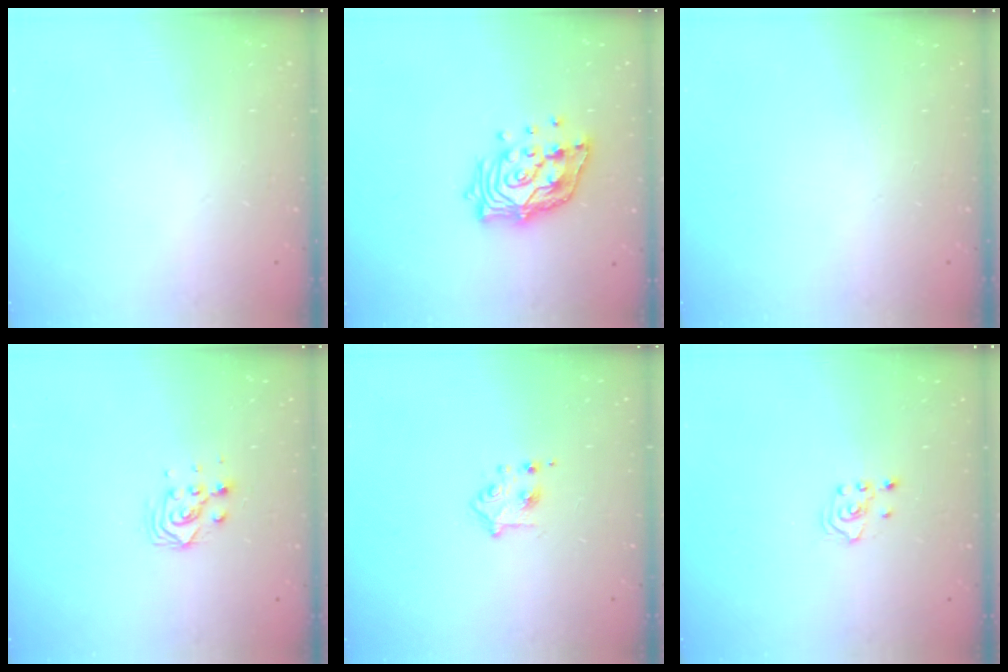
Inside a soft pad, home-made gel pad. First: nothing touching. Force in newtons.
{"total": 14.8, "press": 14.7, "slide": 1.9}
{"total": 0.0}
{"total": 5.3, "press": 5.2, "slide": 0.2}
{"total": 4.9, "press": 4.9, "slide": 0.7}
{"total": 2.1, "press": 2.1, "slide": 0.1}